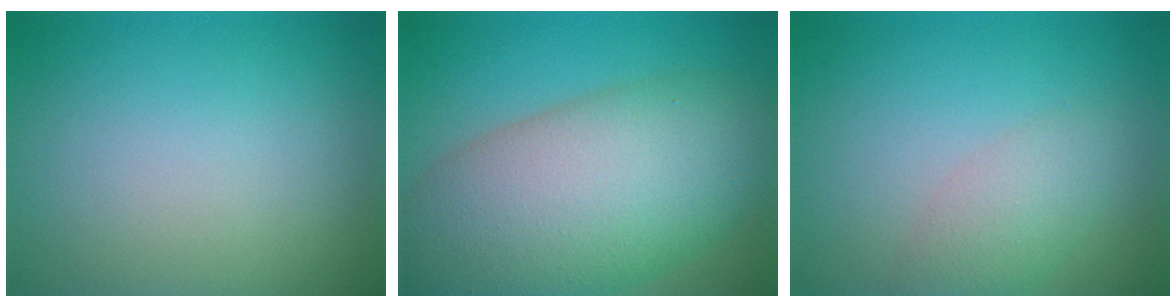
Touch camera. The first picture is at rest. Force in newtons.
{"total": 13.0, "press": 12.9, "slide": 0.5}
{"total": 2.7, "press": 2.7, "slide": 0.1}